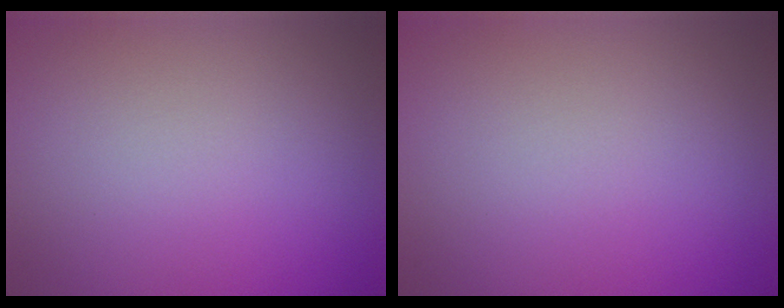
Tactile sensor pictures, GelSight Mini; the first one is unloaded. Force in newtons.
{"total": 0.0}